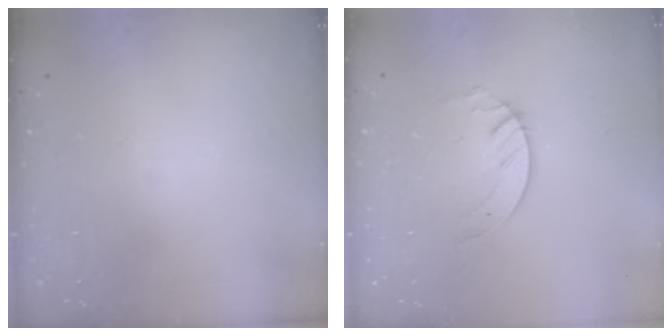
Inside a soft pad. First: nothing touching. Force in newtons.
{"total": 4.5, "press": 4.4, "slide": 0.4}